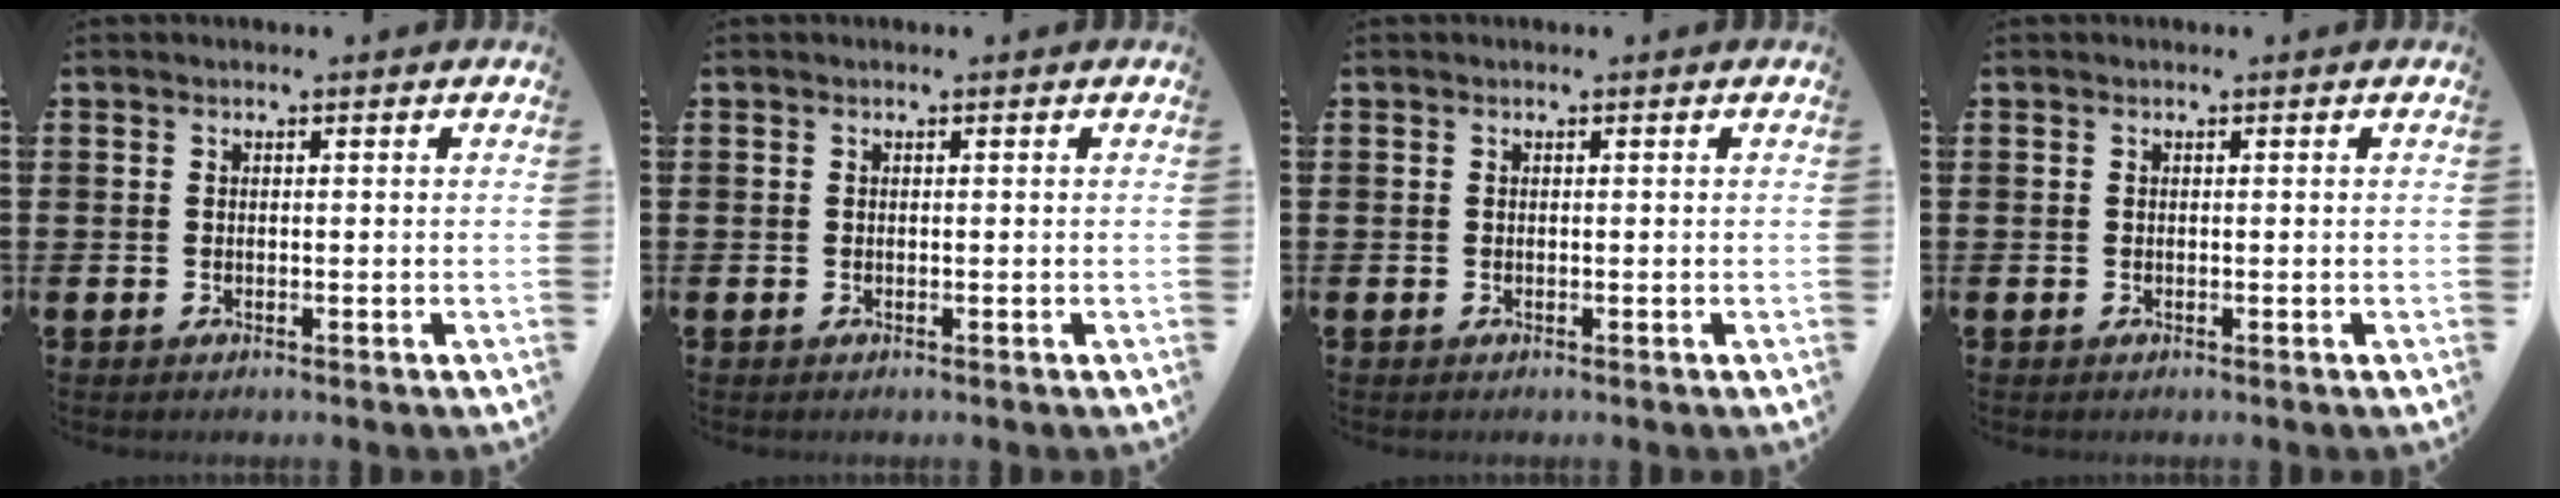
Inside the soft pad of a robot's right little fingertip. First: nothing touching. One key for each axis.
{"total": 0.0}
{"total": 0.0}
{"total": 0.0}